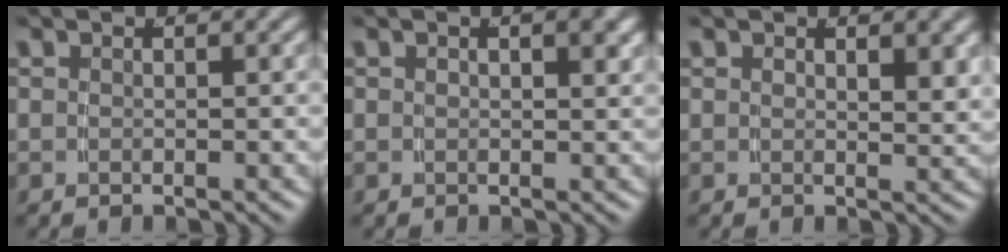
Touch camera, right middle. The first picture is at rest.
{"total": 1.1, "force": [0.4, 0.1, 1.0], "torque": [-0.016, -0.001, 0.011]}
{"total": 1.1, "force": [0.8, -0.2, 0.7], "torque": [-0.009, -0.008, 0.019]}